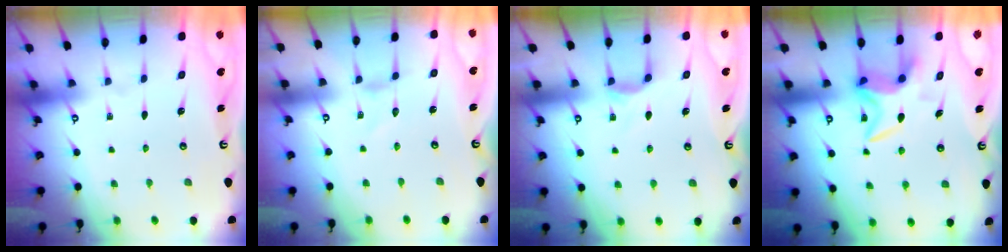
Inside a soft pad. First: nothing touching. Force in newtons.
{"total": 0.0}
{"total": 2.9, "press": 2.9, "slide": 0.4}
{"total": 6.0, "press": 6.0, "slide": 0.4}